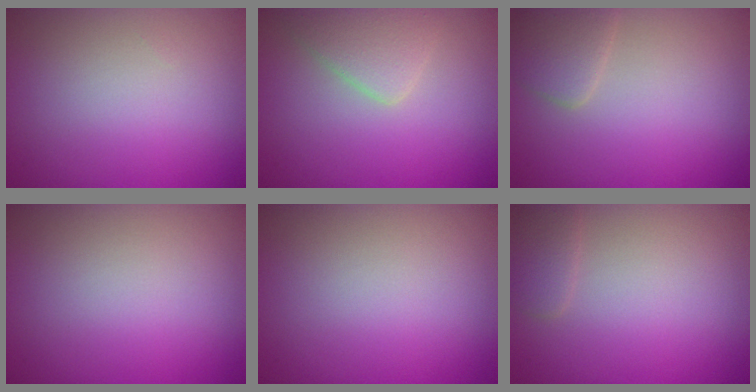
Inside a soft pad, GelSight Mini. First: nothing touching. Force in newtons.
{"total": 2.7, "press": 2.7, "slide": 0.0}
{"total": 2.2, "press": 2.2, "slide": 0.1}
{"total": 0.0}
{"total": 0.0}
{"total": 1.4, "press": 1.4, "slide": 0.1}